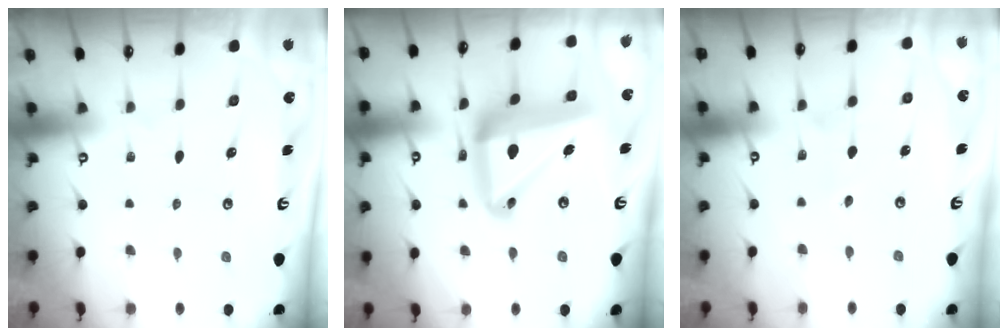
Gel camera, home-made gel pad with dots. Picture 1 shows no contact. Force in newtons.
{"total": 19.3, "press": 19.1, "slide": 2.0}
{"total": 2.7, "press": 2.6, "slide": 0.9}